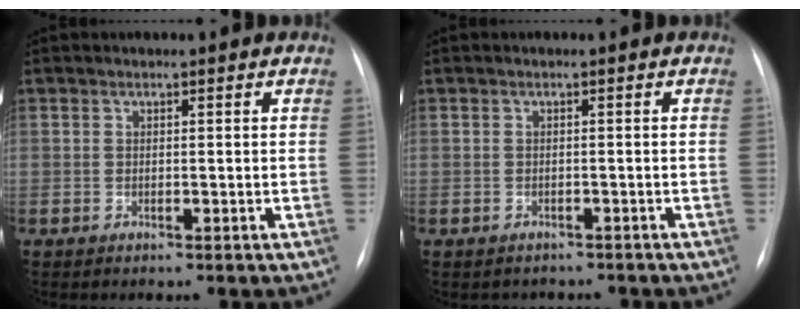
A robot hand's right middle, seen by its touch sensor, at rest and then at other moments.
{"total": 2.8, "force": [-2.4, 1.3, 0.1], "torque": [-0.005, 0.006, -0.030]}